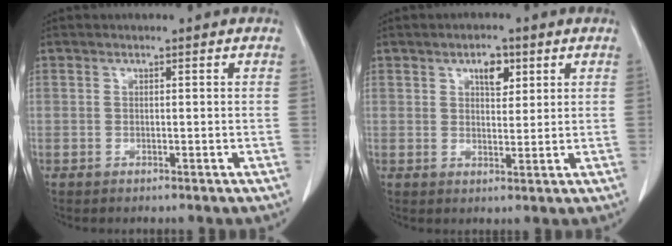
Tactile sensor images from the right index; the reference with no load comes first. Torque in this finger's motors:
{"motor_torque": [0.35, 0.35, 0.06, 0.04]}